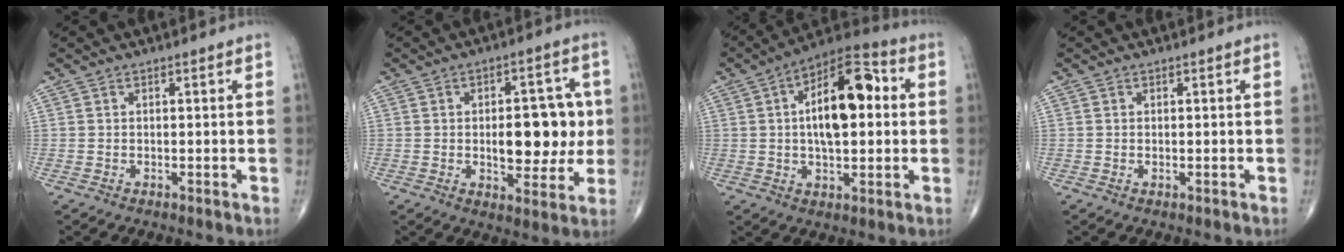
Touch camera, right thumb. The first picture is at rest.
{"total": 13.0, "force": [0.1, 6.7, 11.2], "torque": [-0.116, 0.006, 0.007]}
{"total": 16.6, "force": [2.4, 7.8, 14.5], "torque": [-0.212, 0.024, 0.029]}
{"total": 0.0}